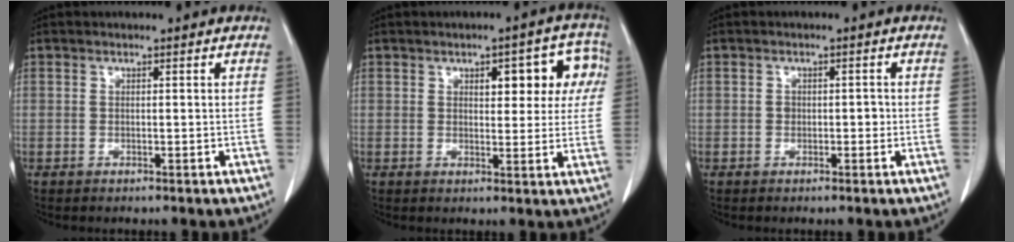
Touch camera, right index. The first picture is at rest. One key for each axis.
{"total": 8.5, "fx": 2.8, "fy": 3.7, "fz": 7.1, "tx": -0.070, "ty": 0.027, "tz": 0.031}
{"total": 1.7, "fx": -0.2, "fy": 1.1, "fz": 1.2, "tx": -0.016, "ty": 0.006, "tz": -0.001}